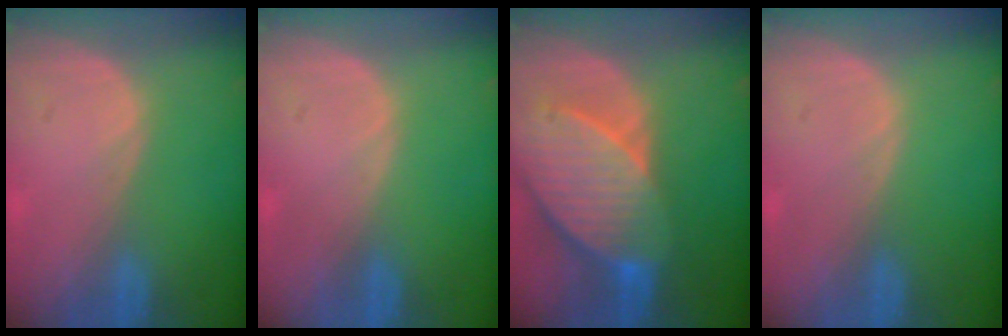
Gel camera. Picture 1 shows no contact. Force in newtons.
{"total": 0.0}
{"total": 10.6, "press": 9.3, "slide": 5.0}
{"total": 0.0}